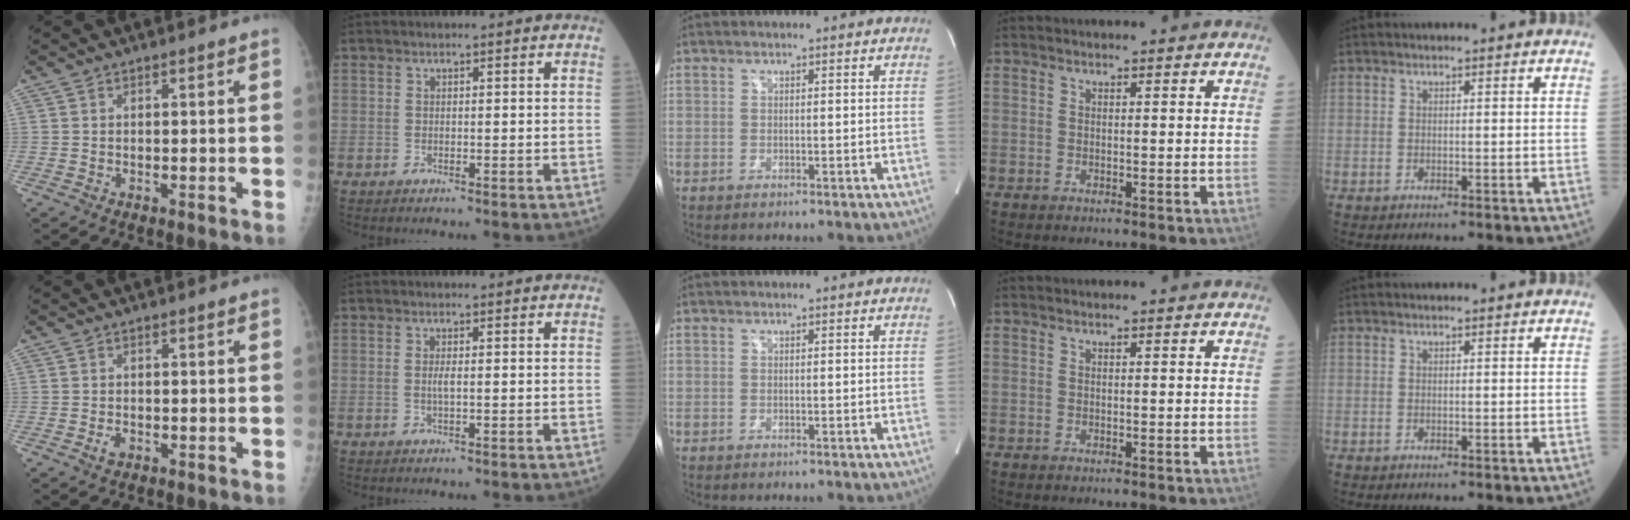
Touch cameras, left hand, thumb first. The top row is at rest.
{"thumb": {"total": 1.5, "force": [-0.6, 1.0, 0.9], "torque": [-0.013, 0.001, -0.010]}, "index": {"total": 1.3, "force": [0.0, 0.1, 1.3], "torque": [-0.031, -0.001, 0.000]}}